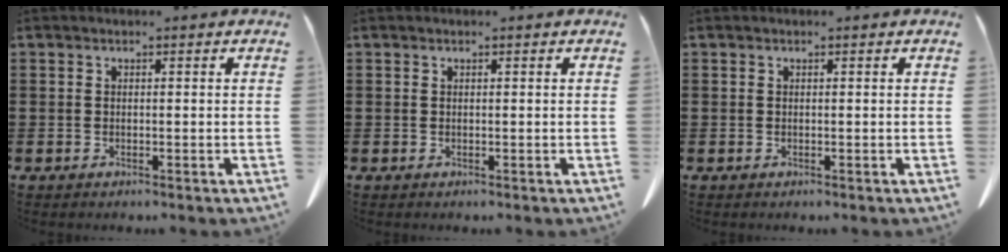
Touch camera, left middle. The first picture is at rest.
{"total": 0.0}
{"total": 0.0}